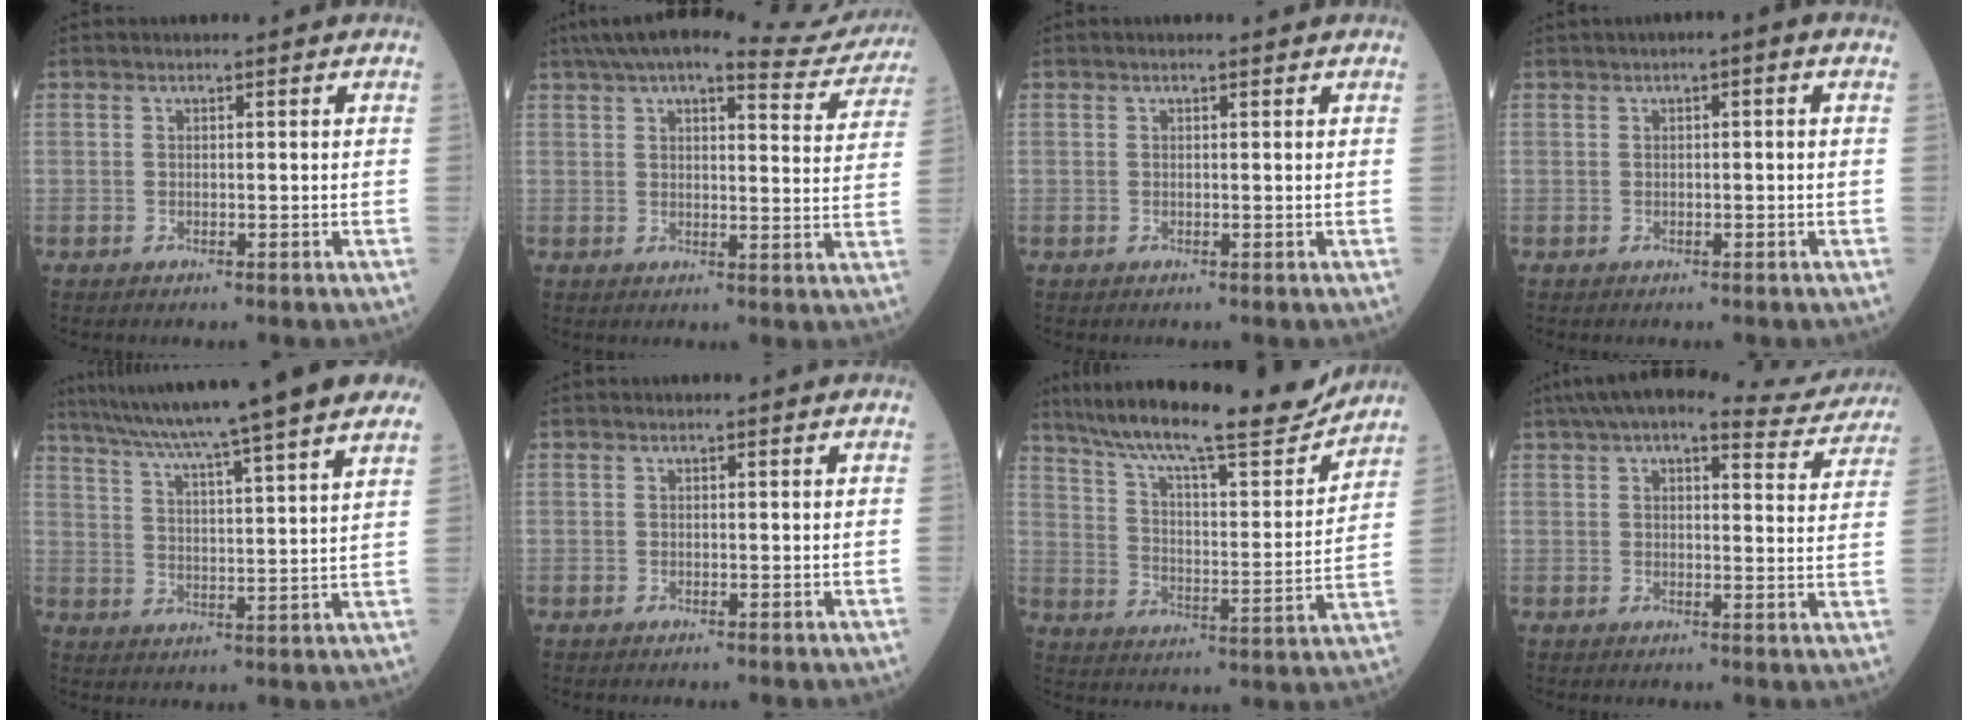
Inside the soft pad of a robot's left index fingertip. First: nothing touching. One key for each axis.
{"total": 17.7, "fx": 16.2, "fy": 3.1, "fz": 6.6, "tx": -0.094, "ty": -0.003, "tz": 0.196}
{"total": 0.0}
{"total": 1.5, "fx": 0.2, "fy": 0.1, "fz": 1.5, "tx": -0.023, "ty": 0.004, "tz": 0.000}
{"total": 22.4, "fx": 18.7, "fy": -0.8, "fz": 12.4, "tx": -0.210, "ty": 0.001, "tz": 0.261}
{"total": 0.0}
{"total": 21.1, "fx": 18.7, "fy": 1.9, "fz": 9.6, "tx": -0.172, "ty": -0.020, "tz": 0.279}
{"total": 15.4, "fx": 13.8, "fy": 3.4, "fz": 5.8, "tx": -0.078, "ty": 0.021, "tz": 0.165}